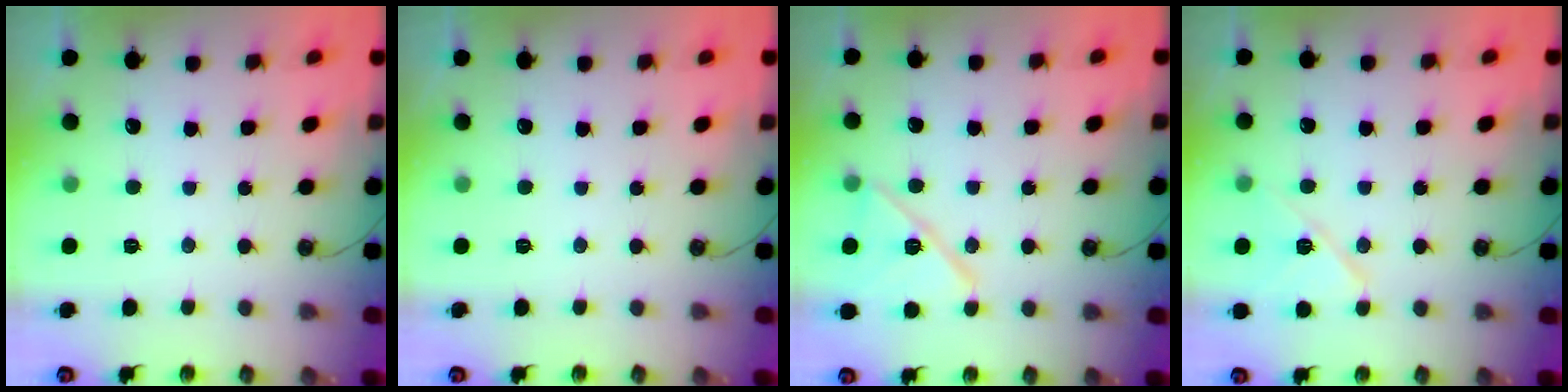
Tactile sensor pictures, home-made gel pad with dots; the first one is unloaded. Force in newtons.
{"total": 0.0}
{"total": 13.1, "press": 13.1, "slide": 0.7}
{"total": 9.9, "press": 9.9, "slide": 0.9}